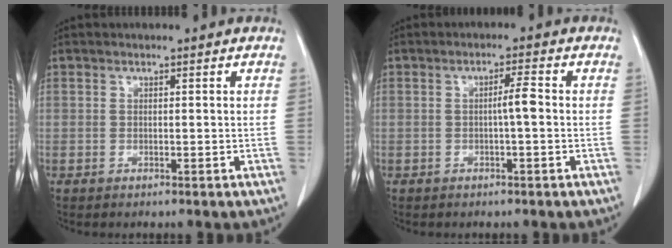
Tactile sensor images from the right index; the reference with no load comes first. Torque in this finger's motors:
{"motor_torque": [0.30, -0.08, 0.05, 0.02]}